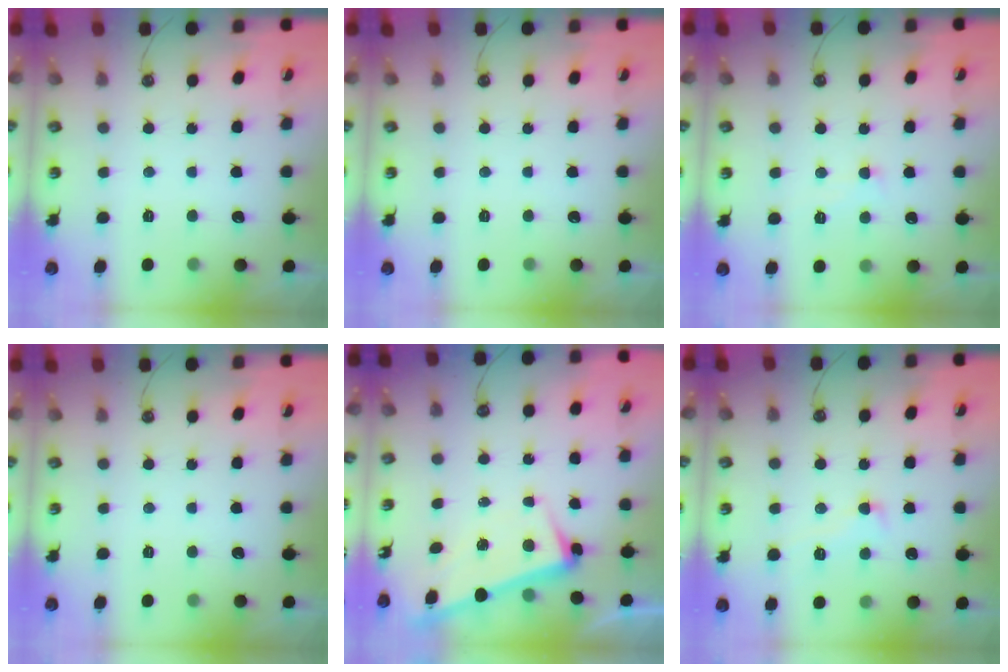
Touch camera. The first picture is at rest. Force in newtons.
{"total": 0.0}
{"total": 1.9, "press": 1.8, "slide": 0.5}
{"total": 0.0}
{"total": 3.0, "press": 2.9, "slide": 1.0}
{"total": 1.8, "press": 1.3, "slide": 1.2}